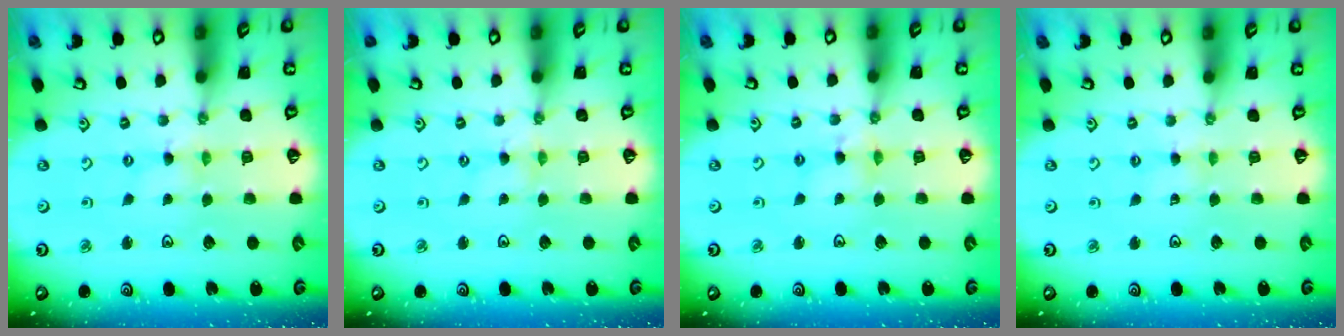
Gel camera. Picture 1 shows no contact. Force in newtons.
{"total": 0.8, "press": 0.8, "slide": 0.2}
{"total": 4.3, "press": 4.3, "slide": 0.3}
{"total": 1.1, "press": 1.1, "slide": 0.2}